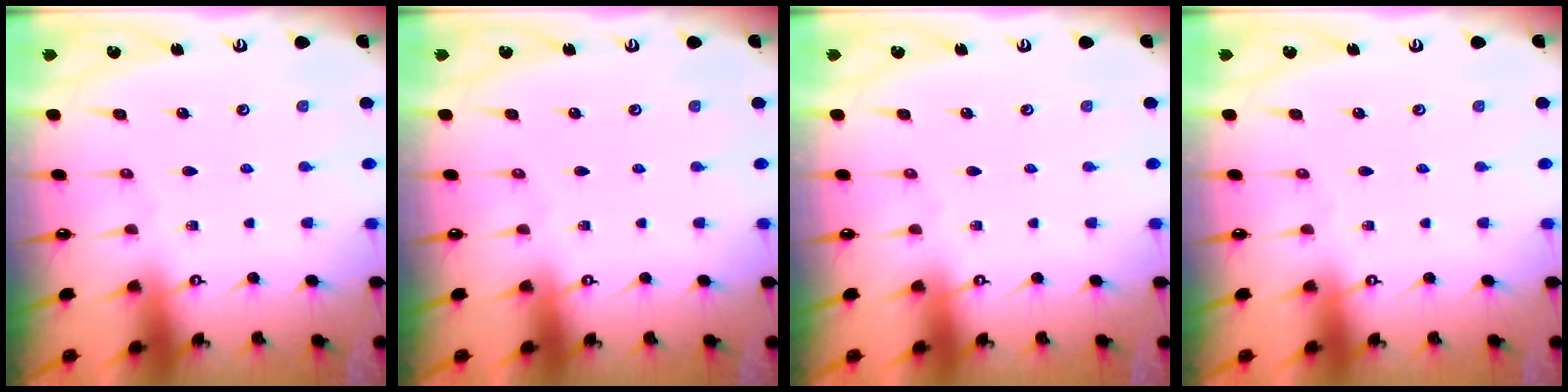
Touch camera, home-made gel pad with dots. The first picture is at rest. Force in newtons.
{"total": 0.0}
{"total": 0.0}
{"total": 0.0}